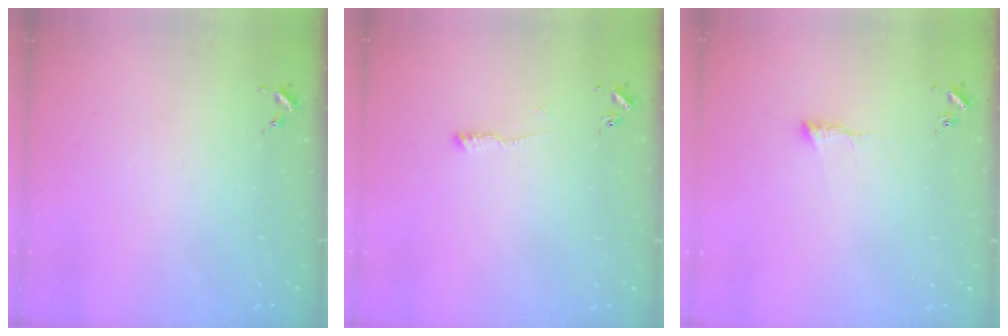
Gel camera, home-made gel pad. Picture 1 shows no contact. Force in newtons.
{"total": 6.2, "press": 6.2, "slide": 0.6}
{"total": 7.5, "press": 7.5, "slide": 0.7}